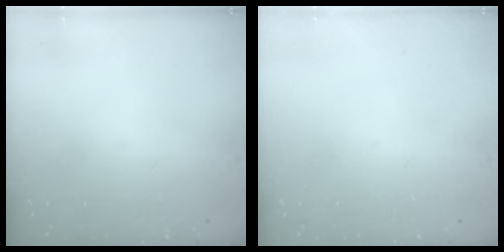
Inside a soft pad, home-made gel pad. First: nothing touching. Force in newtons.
{"total": 0.0}